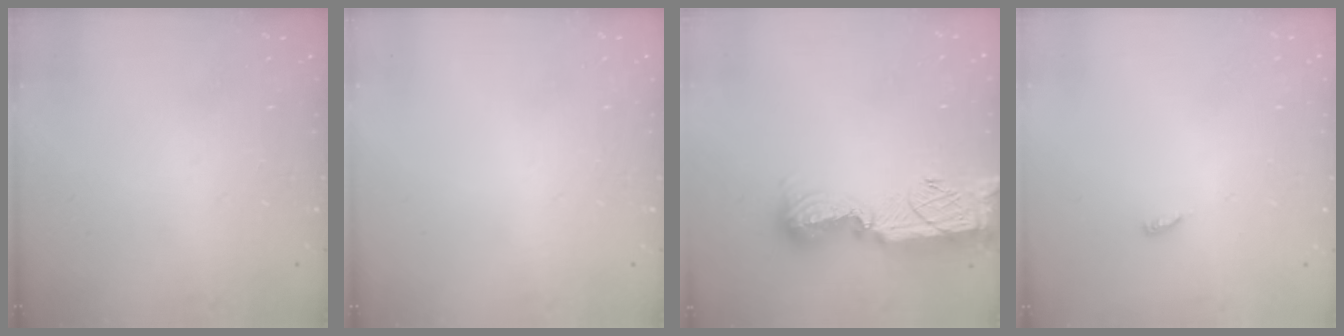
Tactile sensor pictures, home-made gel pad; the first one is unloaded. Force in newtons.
{"total": 0.0}
{"total": 16.5, "press": 16.4, "slide": 1.6}
{"total": 2.5, "press": 2.5, "slide": 0.2}